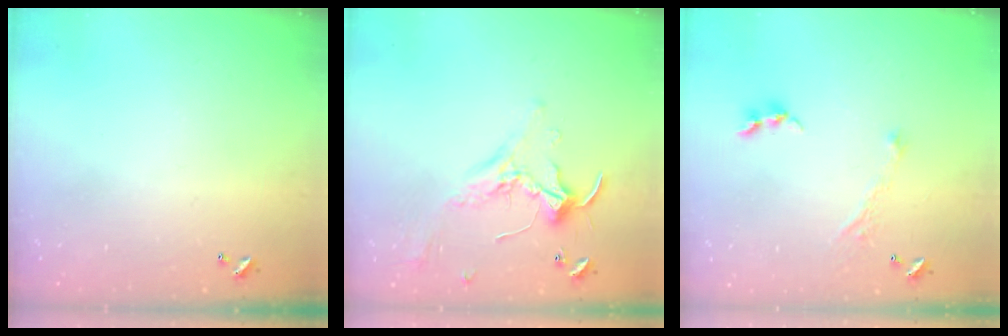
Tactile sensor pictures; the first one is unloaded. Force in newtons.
{"total": 1.7, "press": 1.6, "slide": 0.2}
{"total": 2.9, "press": 2.8, "slide": 0.4}